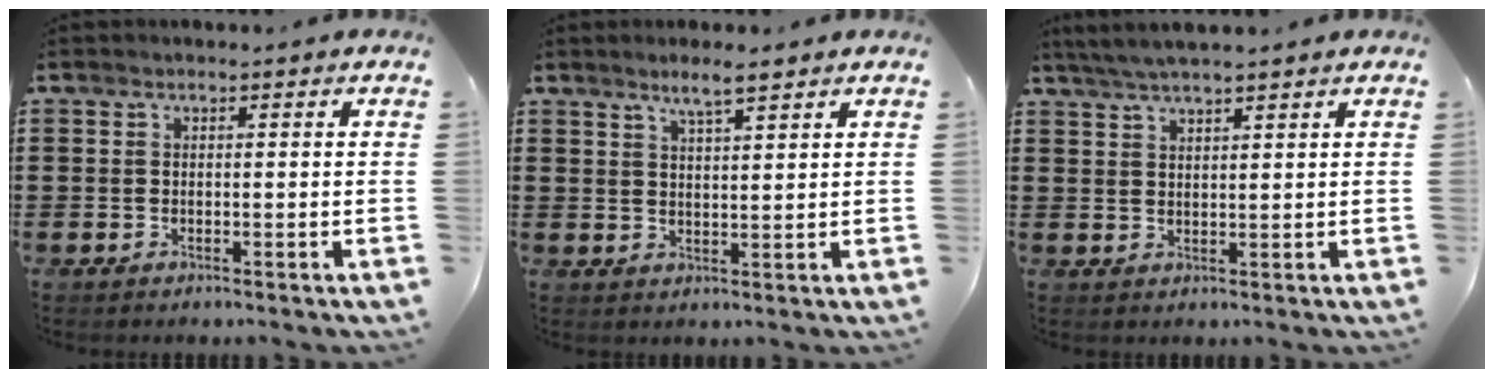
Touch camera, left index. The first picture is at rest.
{"total": 3.6, "force": [2.9, 0.3, 2.2], "torque": [-0.049, 0.002, 0.050]}
{"total": 3.2, "force": [2.8, 0.0, 1.6], "torque": [-0.035, 0.000, 0.052]}